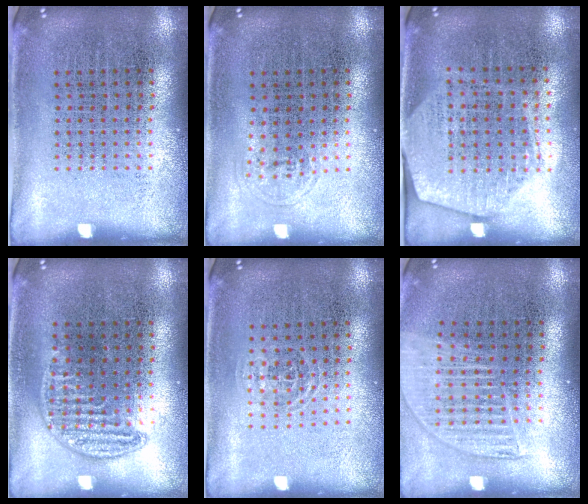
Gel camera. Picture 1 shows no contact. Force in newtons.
{"total": 0.5, "press": 0.5, "slide": 0.2}
{"total": 1.9, "press": 1.7, "slide": 0.9}
{"total": 0.8, "press": 0.8, "slide": 0.3}
{"total": 0.8, "press": 0.5, "slide": 0.6}
{"total": 1.4, "press": 1.3, "slide": 0.6}